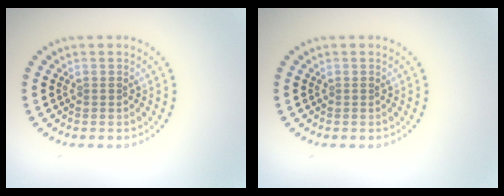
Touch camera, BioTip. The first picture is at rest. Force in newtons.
{"total": 0.0}